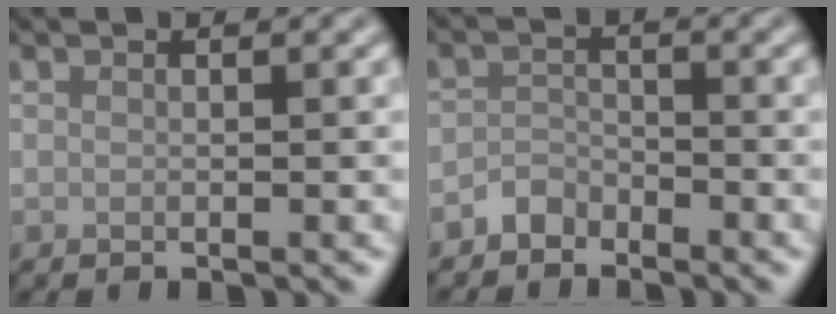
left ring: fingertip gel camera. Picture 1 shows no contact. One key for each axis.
{"total": 1.7, "fx": -1.4, "fy": 0.9, "fz": 0.1, "tx": 0.002, "ty": 0.011, "tz": -0.029}